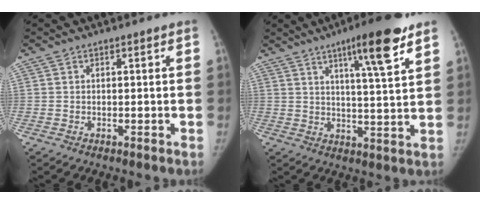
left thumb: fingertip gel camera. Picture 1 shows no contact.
{"total": 12.5, "force": [7.3, 1.5, 10.1], "torque": [-0.145, -0.035, 0.108]}